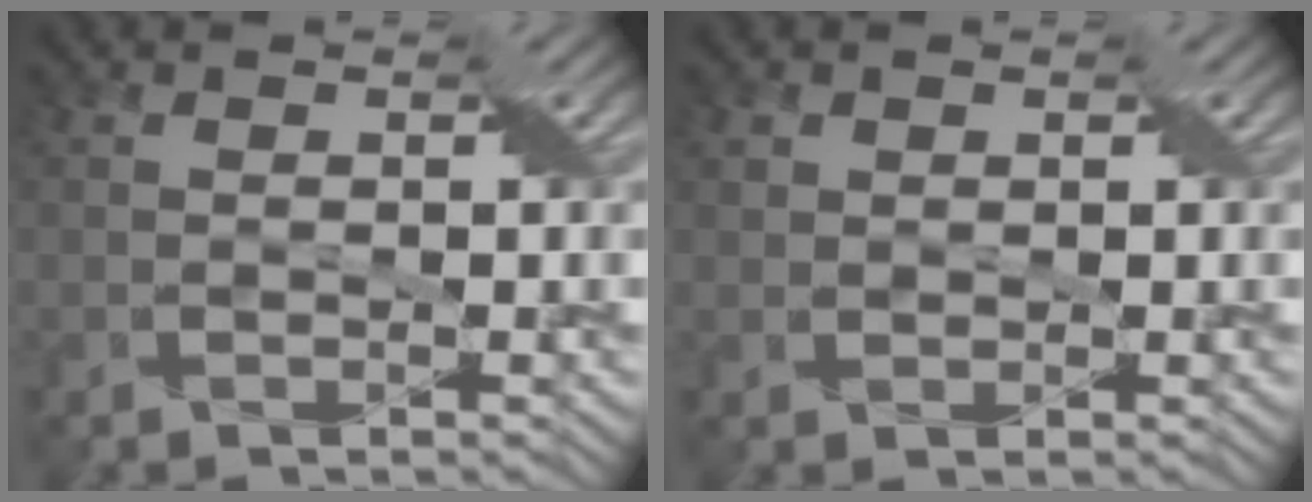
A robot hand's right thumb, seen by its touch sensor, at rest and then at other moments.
{"total": 1.1, "force": [0.6, 0.9, 0.1], "torque": [-0.008, 0.001, 0.012]}